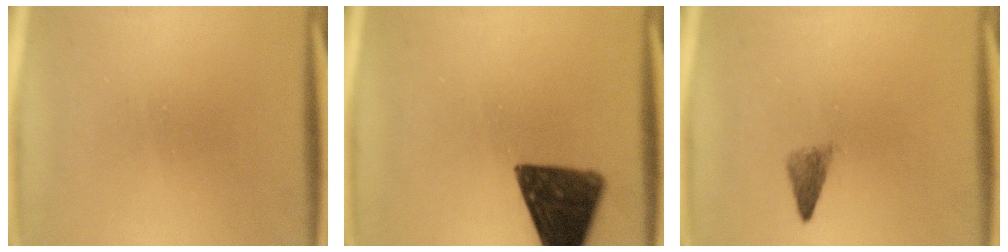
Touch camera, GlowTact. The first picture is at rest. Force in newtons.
{"total": 13.1}
{"total": 2.1}